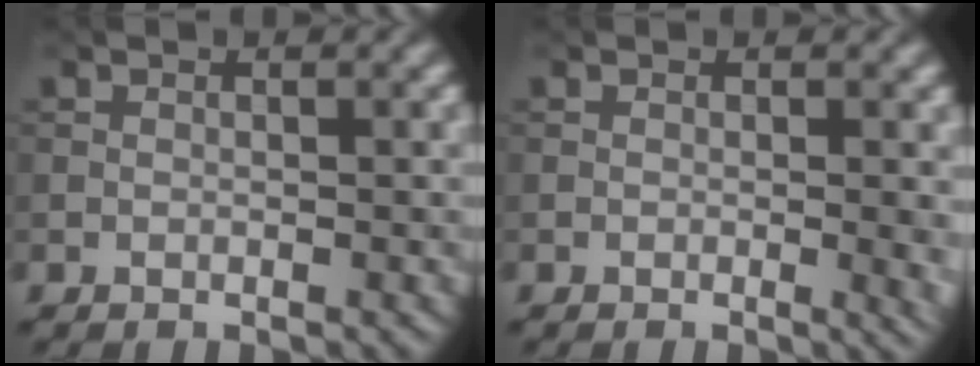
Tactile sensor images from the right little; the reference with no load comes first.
{"total": 2.4, "force": [-0.1, 0.6, 2.3], "torque": [-0.024, -0.004, -0.002]}